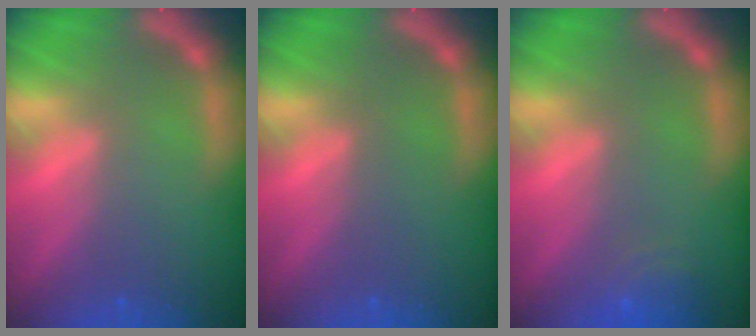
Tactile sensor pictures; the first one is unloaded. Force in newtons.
{"total": 0.0}
{"total": 3.0}